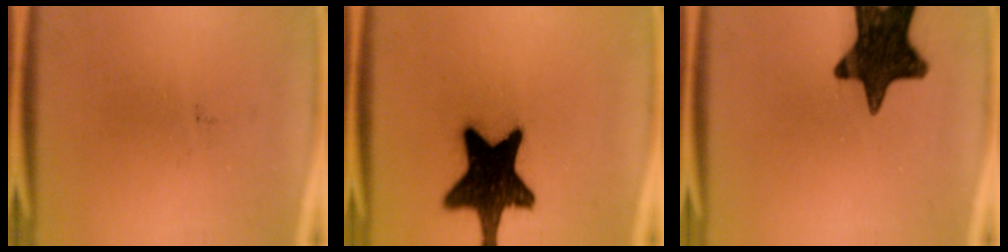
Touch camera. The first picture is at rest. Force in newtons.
{"total": 19.0}
{"total": 16.3}